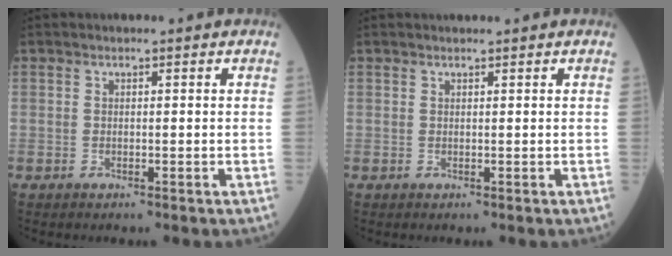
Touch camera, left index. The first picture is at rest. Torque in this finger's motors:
{"motor_torque": [0.02, 0.08, -0.20, -0.07]}